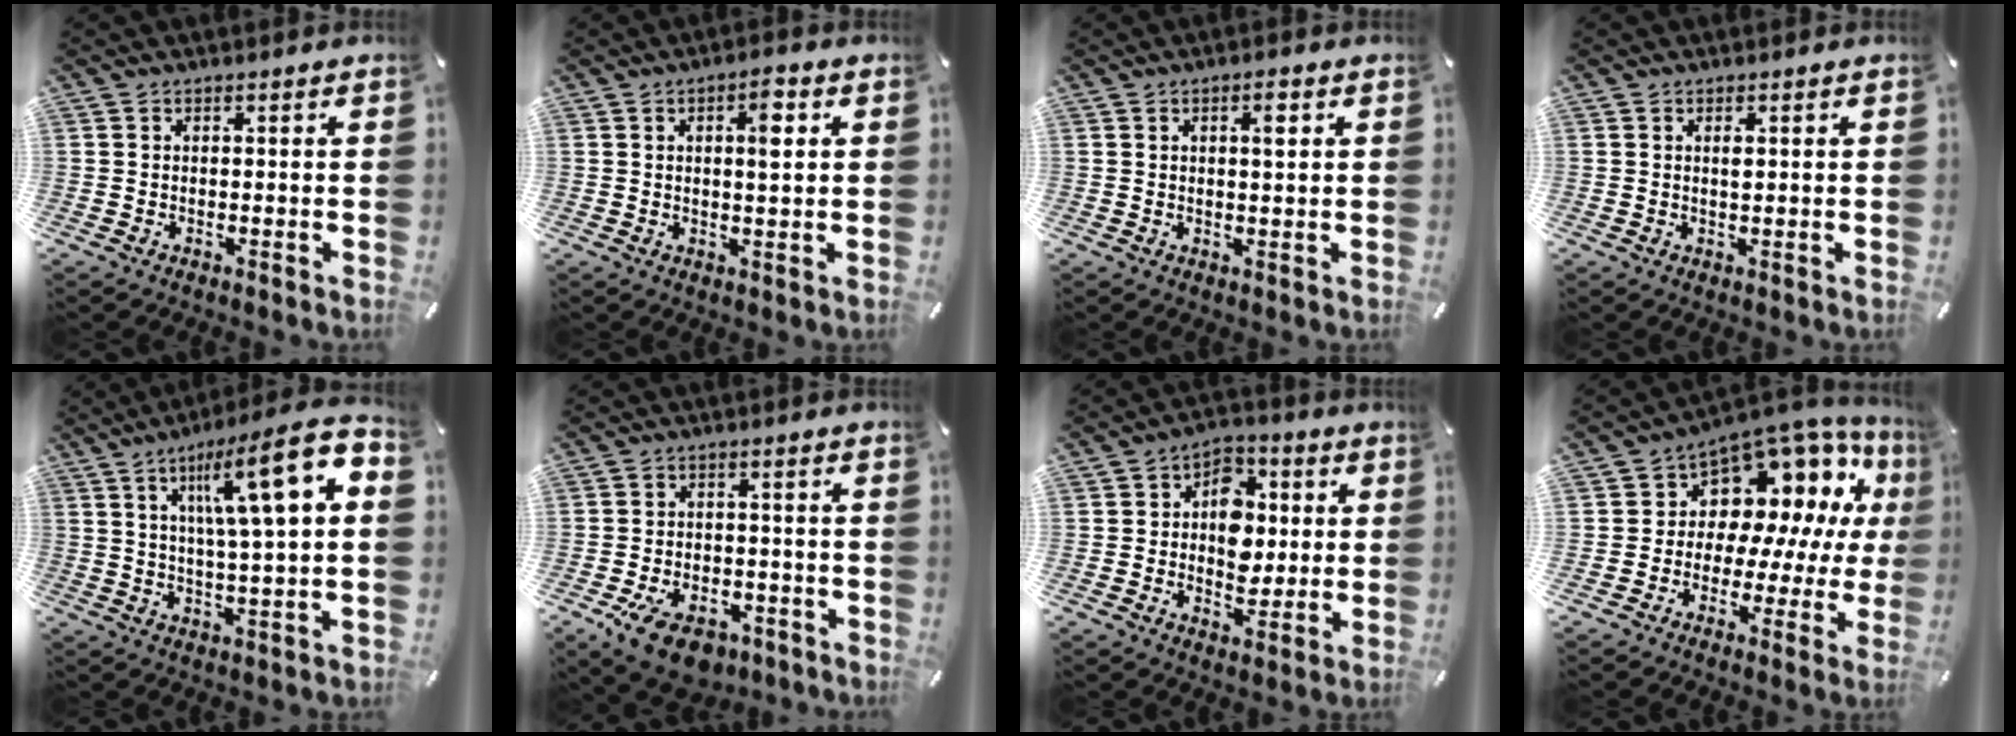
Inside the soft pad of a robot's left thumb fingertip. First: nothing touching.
{"total": 5.3, "force": [1.6, 1.9, 4.7], "torque": [-0.065, -0.005, 0.018]}
{"total": 3.2, "force": [1.1, 1.0, 2.8], "torque": [-0.043, -0.001, 0.014]}
{"total": 1.1, "force": [0.3, 0.3, 1.0], "torque": [-0.021, 0.001, 0.005]}
{"total": 16.5, "force": [6.1, 2.7, 15.1], "torque": [-0.240, -0.034, 0.085]}
{"total": 9.3, "force": [-5.4, 5.4, 5.3], "torque": [-0.104, 0.027, -0.093]}
{"total": 10.2, "force": [0.1, 8.1, 6.2], "torque": [-0.084, 0.012, 0.003]}
{"total": 11.1, "force": [5.9, 8.3, 4.4], "torque": [-0.076, -0.068, 0.108]}